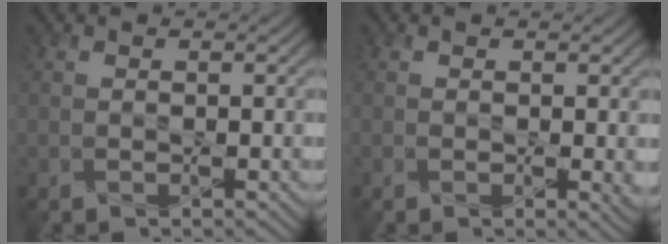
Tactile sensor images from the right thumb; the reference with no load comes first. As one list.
[{"total": 1.2, "force": [0.2, 0.3, 1.1], "torque": [-0.014, -0.007, 0.003]}]